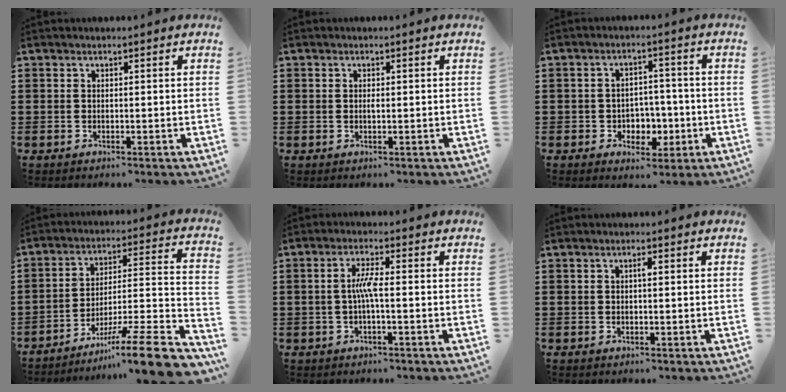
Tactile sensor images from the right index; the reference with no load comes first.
{"total": 0.8, "force": [0.0, 0.3, 0.8], "torque": [-0.017, -0.002, 0.001]}
{"total": 4.4, "force": [-1.4, 3.6, 2.0], "torque": [-0.030, 0.004, -0.031]}
{"total": 11.4, "force": [-7.9, 0.8, 8.2], "torque": [-0.110, 0.008, -0.147]}
{"total": 3.8, "force": [-0.6, 0.4, 3.8], "torque": [-0.083, -0.005, -0.018]}
{"total": 0.9, "force": [0.1, 0.2, 0.9], "torque": [-0.019, 0.000, 0.002]}